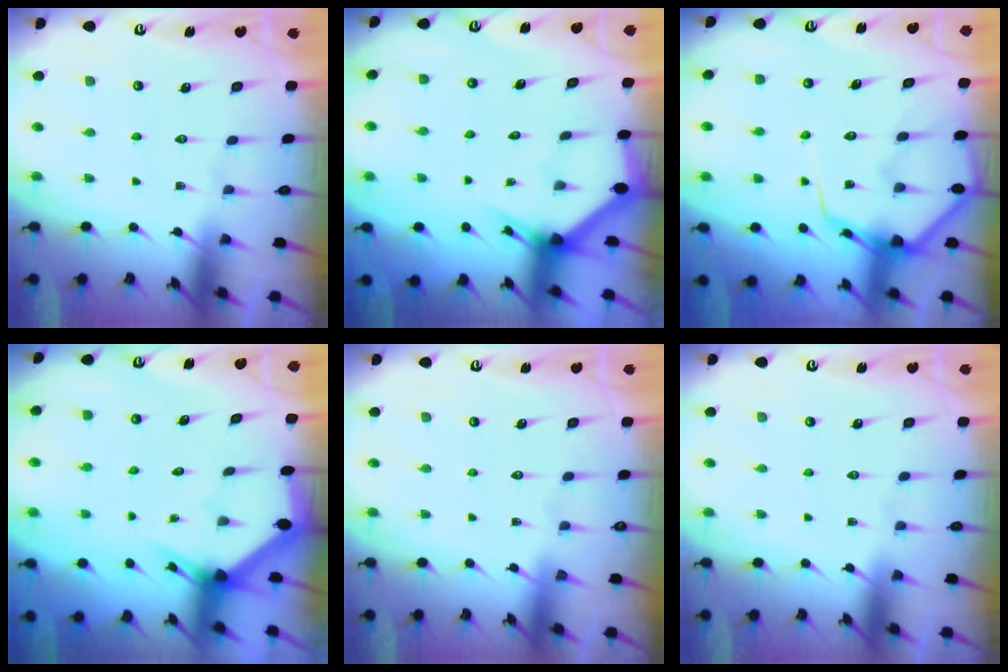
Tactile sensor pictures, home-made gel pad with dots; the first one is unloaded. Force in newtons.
{"total": 3.0, "press": 3.0, "slide": 0.1}
{"total": 10.0, "press": 10.0, "slide": 1.1}
{"total": 3.0, "press": 3.0, "slide": 0.1}
{"total": 0.0}
{"total": 0.0}